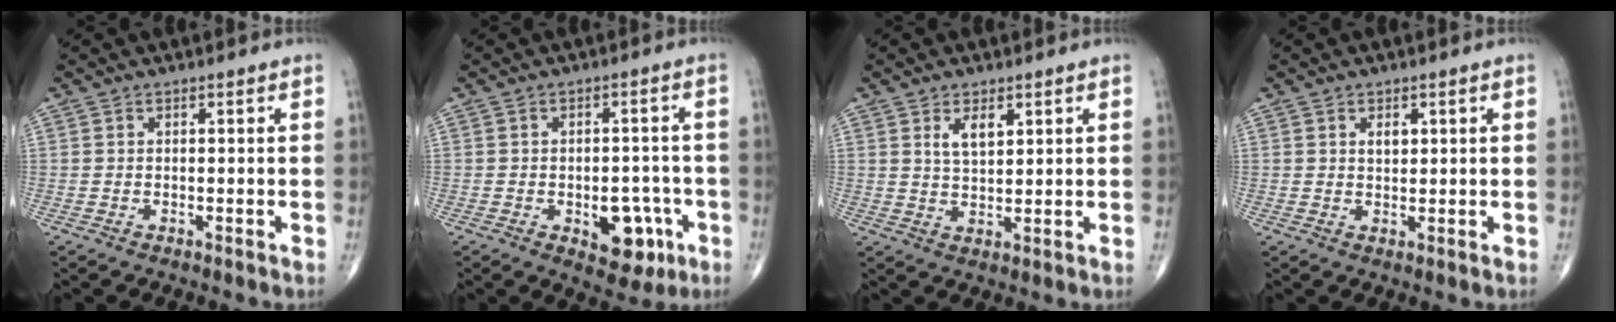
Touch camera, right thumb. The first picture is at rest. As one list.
[{"total": 8.7, "force": [-3.3, 5.0, 6.4], "torque": [-0.050, 0.019, -0.033]}, {"total": 4.3, "force": [2.1, 2.1, 3.2], "torque": [-0.047, -0.015, 0.040]}, {"total": 2.2, "force": [0.9, 1.3, 1.5], "torque": [-0.017, -0.004, 0.015]}]